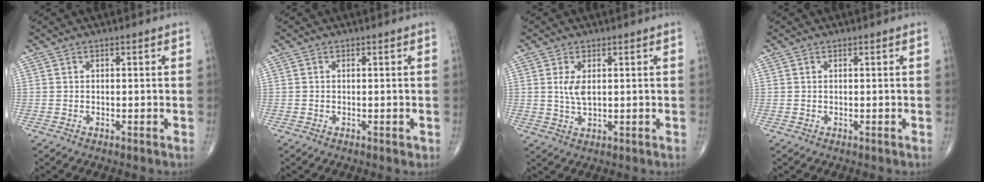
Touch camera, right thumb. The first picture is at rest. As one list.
[{"total": 0.7, "force": [-0.2, 0.4, 0.5], "torque": [-0.006, -0.001, -0.002]}, {"total": 3.9, "force": [0.8, 1.8, 3.4], "torque": [-0.069, -0.007, 0.022]}, {"total": 0.0}]